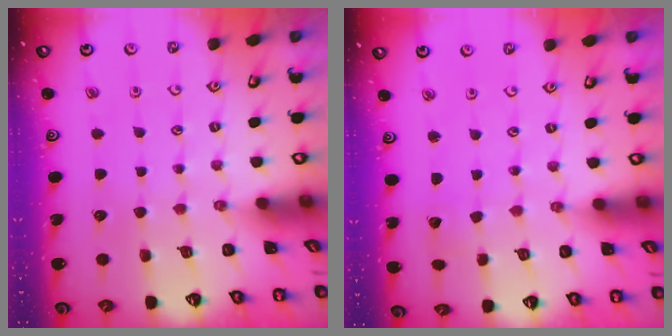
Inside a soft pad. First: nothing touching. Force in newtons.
{"total": 1.9, "press": 1.9, "slide": 0.3}